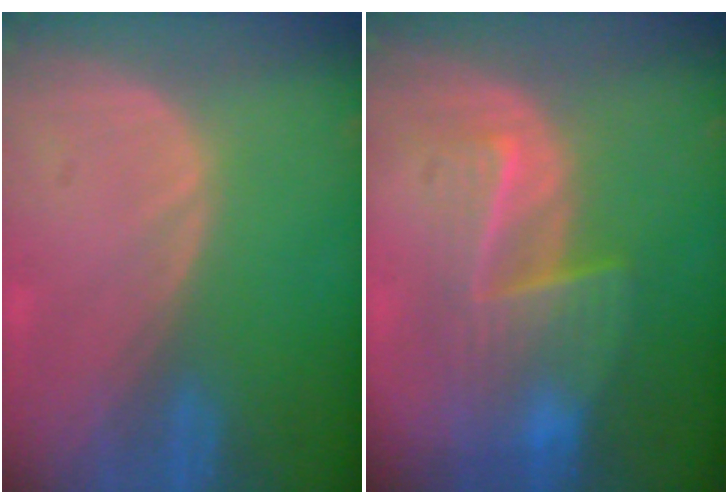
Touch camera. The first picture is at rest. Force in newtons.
{"total": 6.8, "press": 6.8, "slide": 0.4}